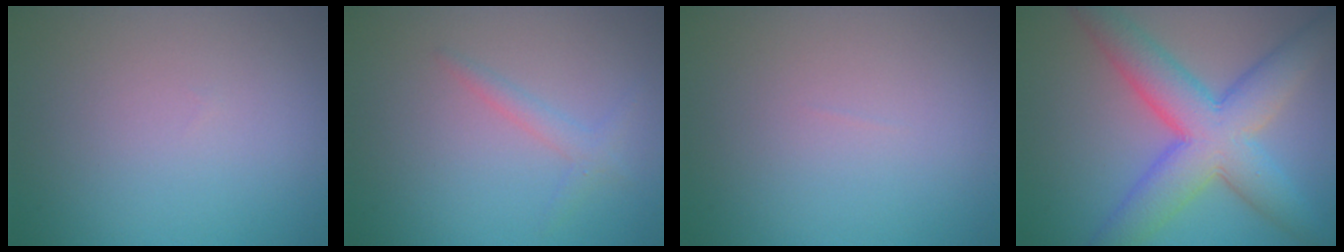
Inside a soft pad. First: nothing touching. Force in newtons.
{"total": 1.5, "press": 1.5, "slide": 0.1}
{"total": 0.0}
{"total": 8.9, "press": 8.9, "slide": 0.3}